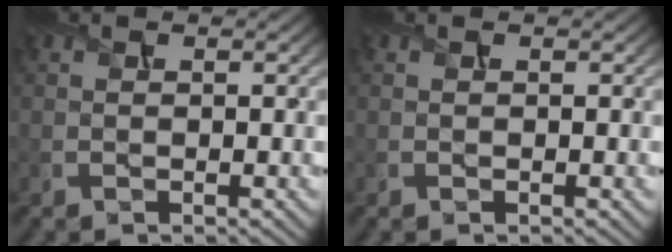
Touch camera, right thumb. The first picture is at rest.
{"total": 0.0}